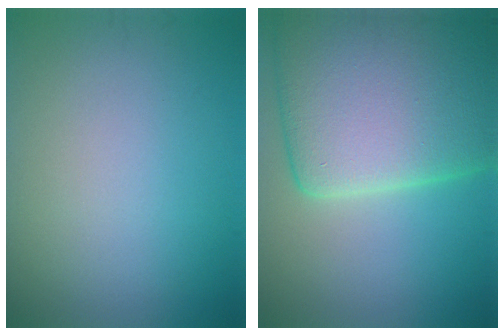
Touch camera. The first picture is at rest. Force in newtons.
{"total": 14.8, "press": 14.8, "slide": 1.2}